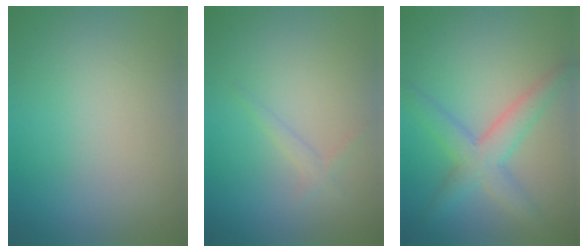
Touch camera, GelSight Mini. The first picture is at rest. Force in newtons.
{"total": 1.1, "press": 1.1, "slide": 0.1}
{"total": 4.3, "press": 4.3, "slide": 0.1}